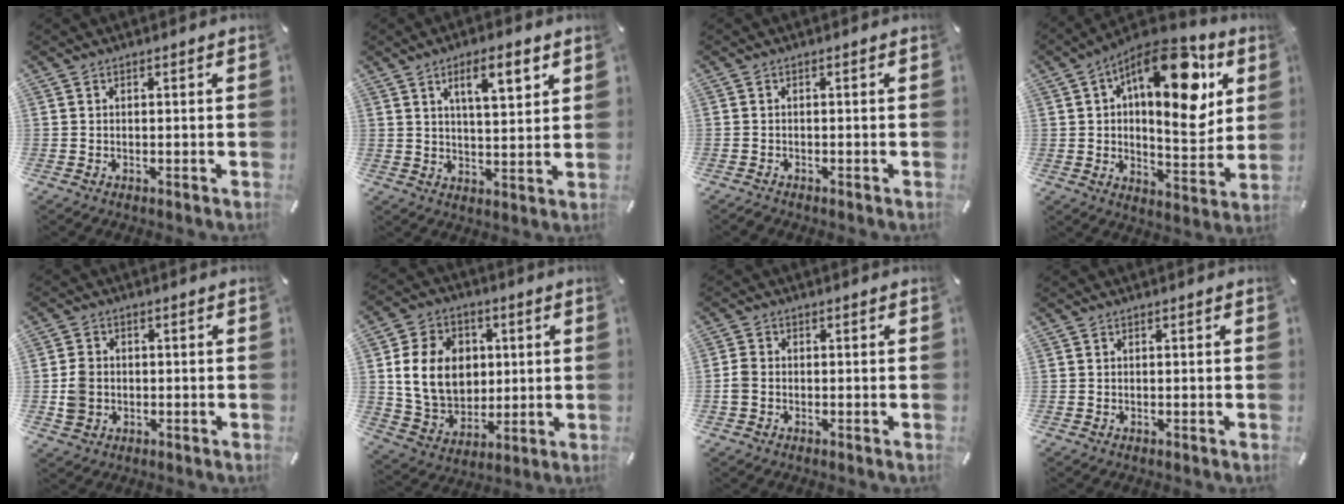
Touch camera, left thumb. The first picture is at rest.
{"total": 8.9, "force": [4.9, 3.0, 6.8], "torque": [-0.104, -0.017, 0.078]}
{"total": 0.8, "force": [-0.8, 0.1, -0.1], "torque": [0.000, 0.002, -0.017]}
{"total": 20.9, "force": [8.8, 9.6, 16.4], "torque": [-0.227, -0.047, 0.136]}
{"total": 5.3, "force": [-0.6, 4.9, 2.1], "torque": [-0.045, 0.005, -0.011]}
{"total": 14.8, "force": [2.1, 12.3, 7.9], "torque": [-0.164, 0.014, 0.043]}
{"total": 2.9, "force": [-0.7, 2.3, 1.6], "torque": [-0.027, 0.008, -0.011]}
{"total": 0.0}